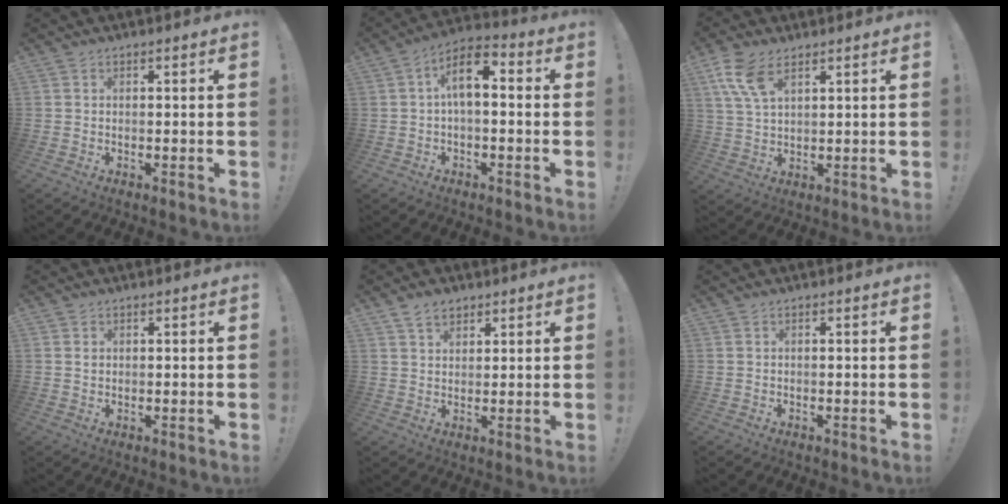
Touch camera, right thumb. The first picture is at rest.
{"total": 9.2, "force": [1.0, 4.4, 8.0], "torque": [-0.140, 0.007, 0.019]}
{"total": 9.2, "force": [5.0, 4.6, 6.2], "torque": [-0.130, -0.010, 0.098]}
{"total": 0.8, "force": [0.3, 0.7, 0.1], "torque": [0.006, -0.001, 0.004]}
{"total": 5.0, "force": [3.3, 3.1, 2.1], "torque": [-0.033, -0.011, 0.061]}
{"total": 0.0}